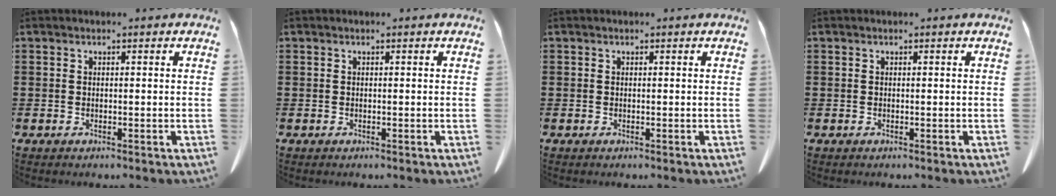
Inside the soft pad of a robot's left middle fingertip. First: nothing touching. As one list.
[{"total": 0.0}, {"total": 0.0}, {"total": 0.0}]